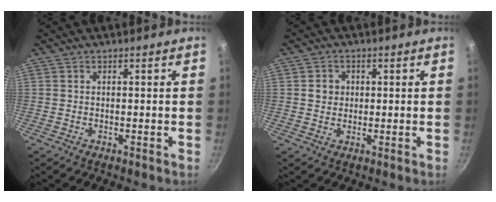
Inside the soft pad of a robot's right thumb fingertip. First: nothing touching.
{"total": 3.1, "force": [0.4, 2.9, 1.1], "torque": [-0.002, 0.004, 0.003]}